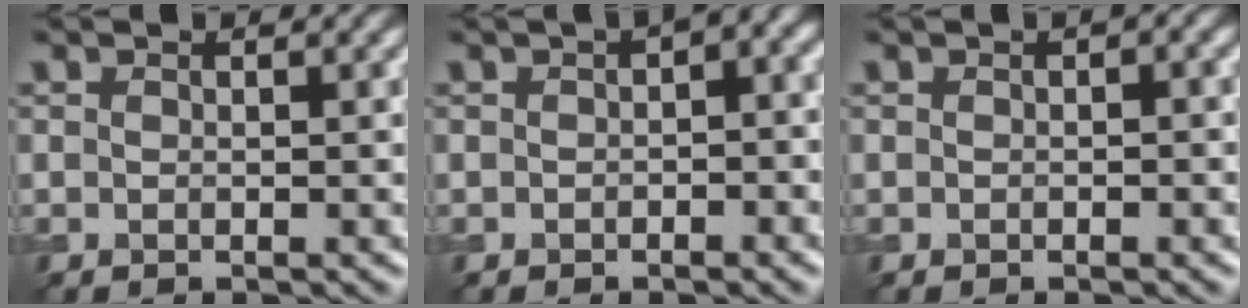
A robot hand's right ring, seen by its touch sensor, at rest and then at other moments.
{"total": 3.5, "force": [0.5, 1.7, 3.1], "torque": [-0.026, 0.010, 0.002]}
{"total": 1.1, "force": [0.1, 0.4, 1.0], "torque": [-0.012, 0.003, 0.004]}